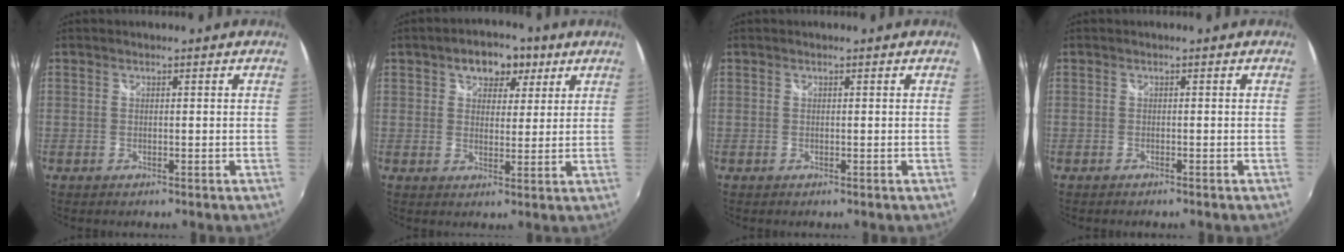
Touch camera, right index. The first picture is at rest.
{"total": 7.7, "force": [3.9, 5.1, 4.2], "torque": [-0.062, 0.018, 0.056]}
{"total": 0.0}
{"total": 0.9, "force": [-0.8, 0.3, 0.3], "torque": [-0.010, -0.004, -0.014]}